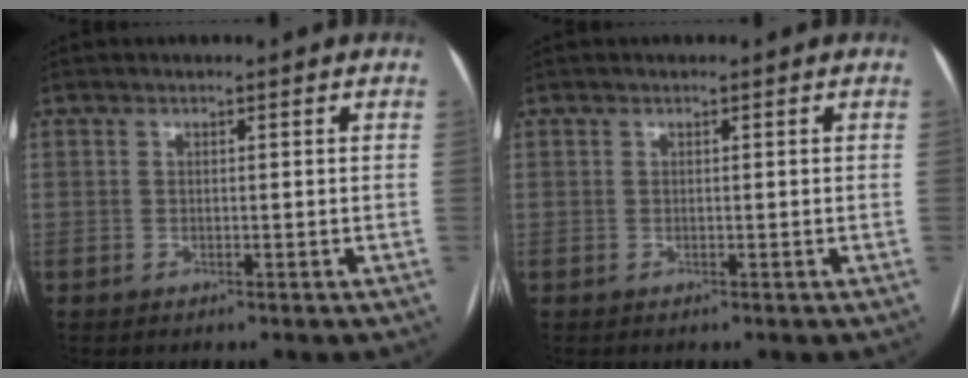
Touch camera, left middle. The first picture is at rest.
{"total": 0.0}